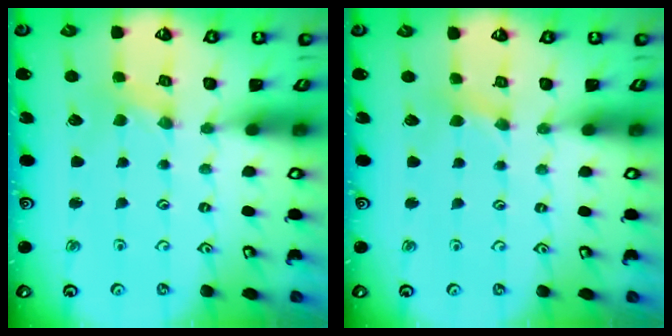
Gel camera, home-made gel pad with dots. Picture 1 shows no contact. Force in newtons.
{"total": 2.4, "press": 2.3, "slide": 0.5}